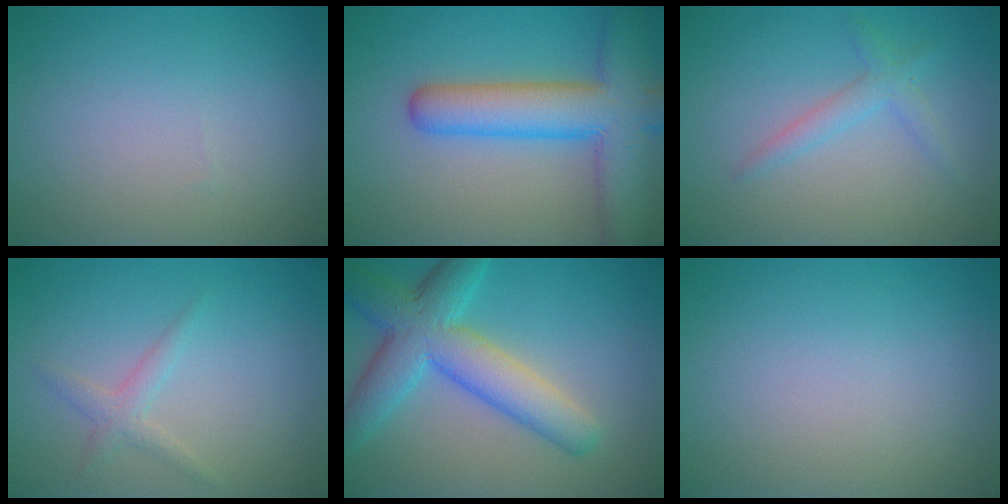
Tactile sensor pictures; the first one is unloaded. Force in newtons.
{"total": 9.0, "press": 9.0, "slide": 0.4}
{"total": 2.0, "press": 2.0, "slide": 0.2}
{"total": 1.6, "press": 1.6, "slide": 0.0}
{"total": 7.5, "press": 7.5, "slide": 0.2}
{"total": 0.0}